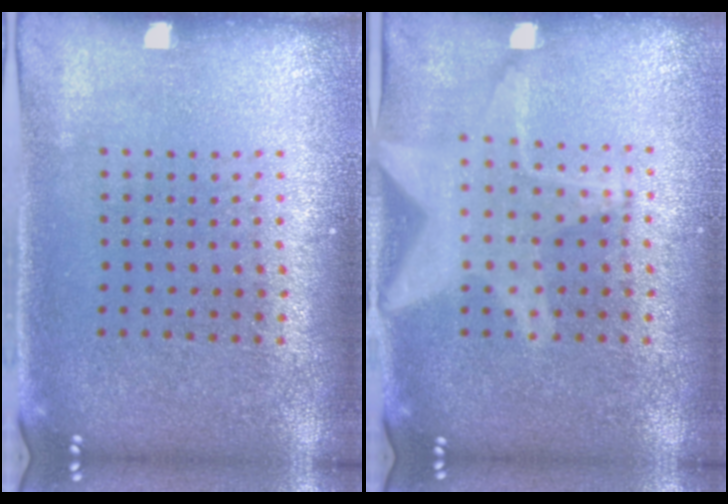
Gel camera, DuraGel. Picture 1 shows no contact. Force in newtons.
{"total": 3.0, "press": 3.0, "slide": 0.3}